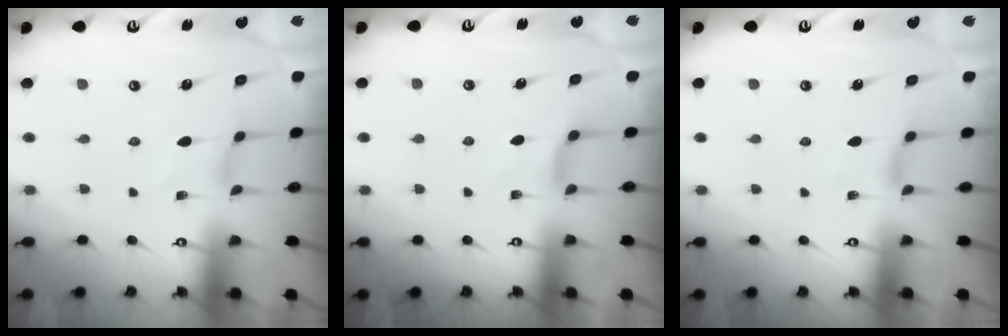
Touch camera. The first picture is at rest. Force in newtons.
{"total": 3.9, "press": 3.9, "slide": 0.6}
{"total": 2.4, "press": 2.4, "slide": 0.4}